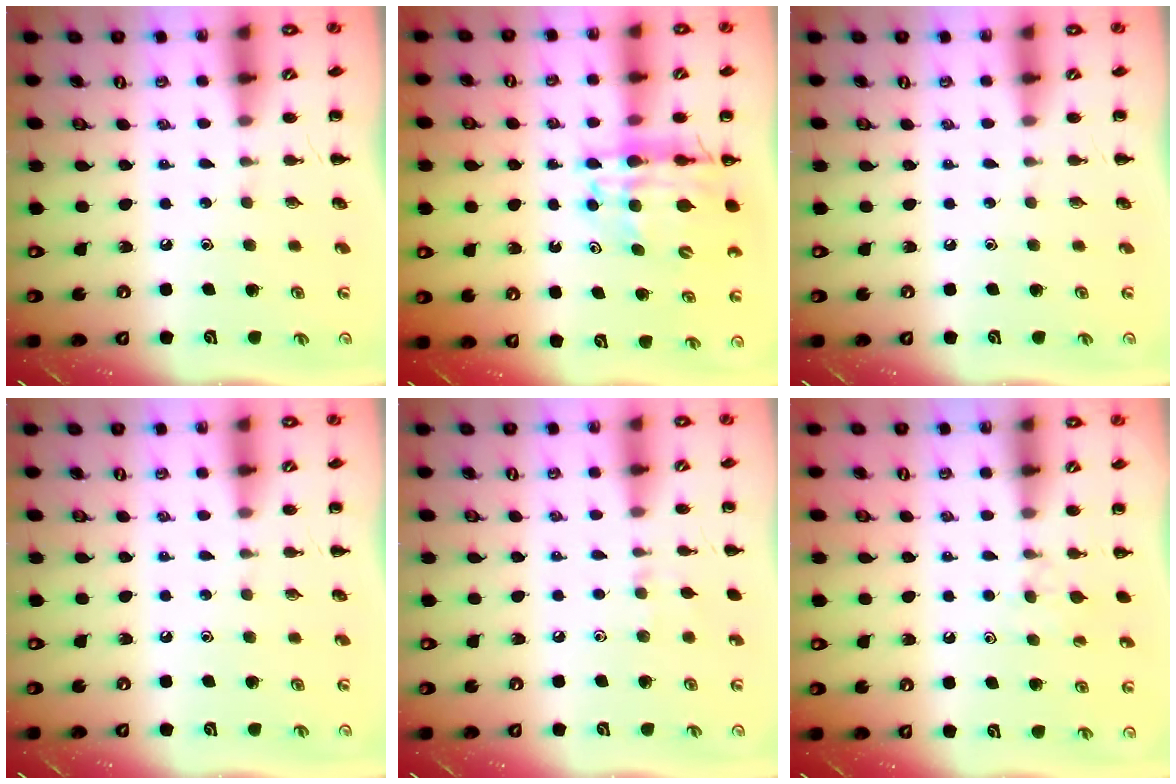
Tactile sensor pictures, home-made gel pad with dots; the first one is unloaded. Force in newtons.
{"total": 13.5, "press": 12.9, "slide": 3.9}
{"total": 0.0}
{"total": 0.0}
{"total": 3.5, "press": 3.3, "slide": 1.2}
{"total": 4.7, "press": 4.3, "slide": 1.8}